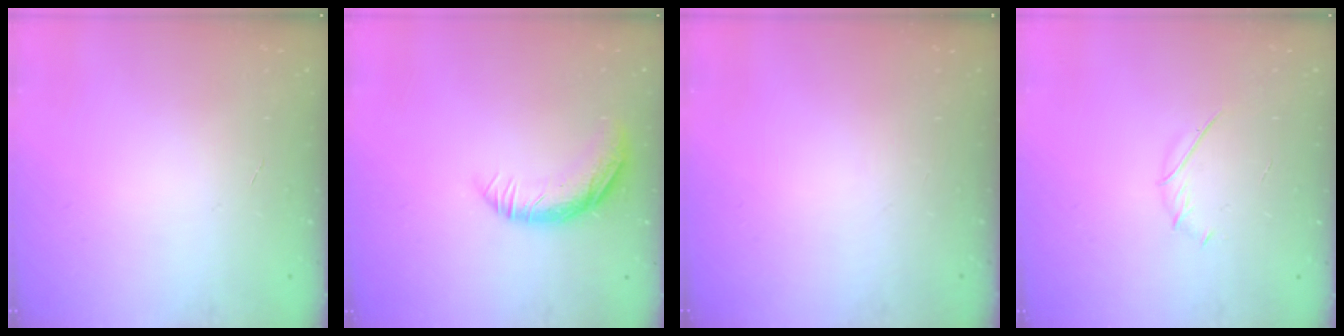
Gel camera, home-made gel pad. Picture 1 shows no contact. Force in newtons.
{"total": 11.2, "press": 11.1, "slide": 0.9}
{"total": 0.0}
{"total": 1.9, "press": 1.8, "slide": 0.6}